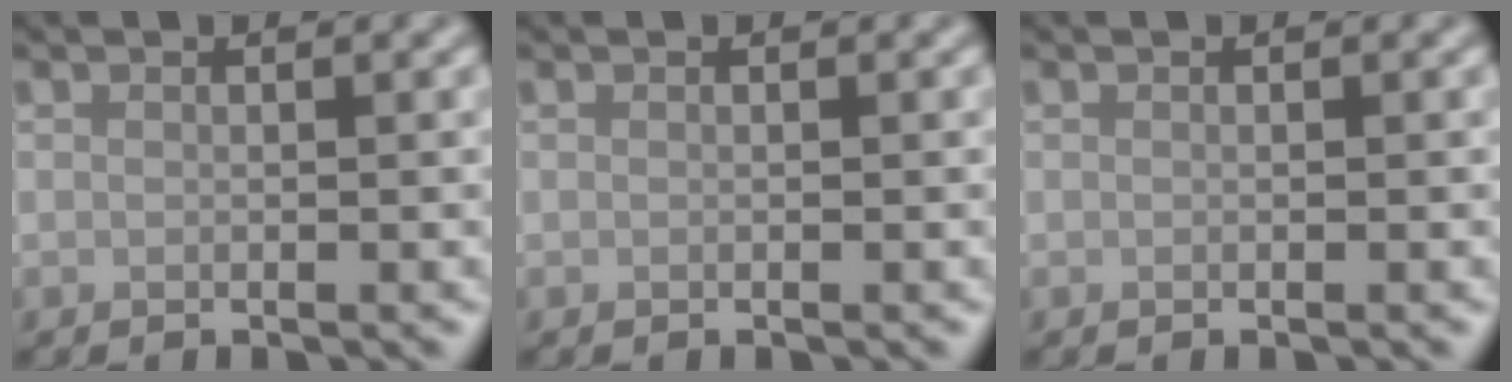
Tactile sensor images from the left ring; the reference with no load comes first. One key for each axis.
{"total": 0.0}
{"total": 0.0}